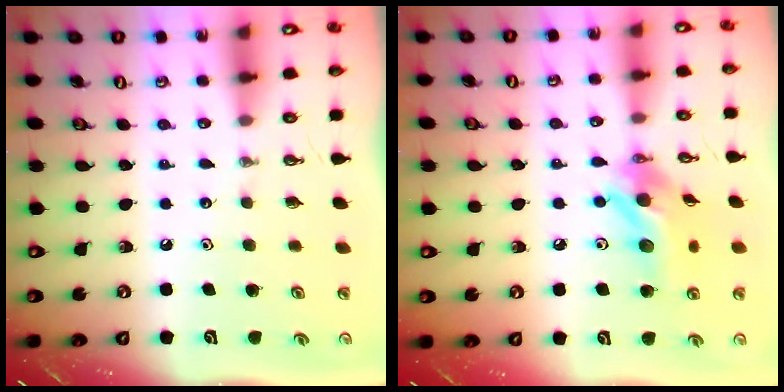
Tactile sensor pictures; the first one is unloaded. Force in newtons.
{"total": 14.0, "press": 13.7, "slide": 2.8}